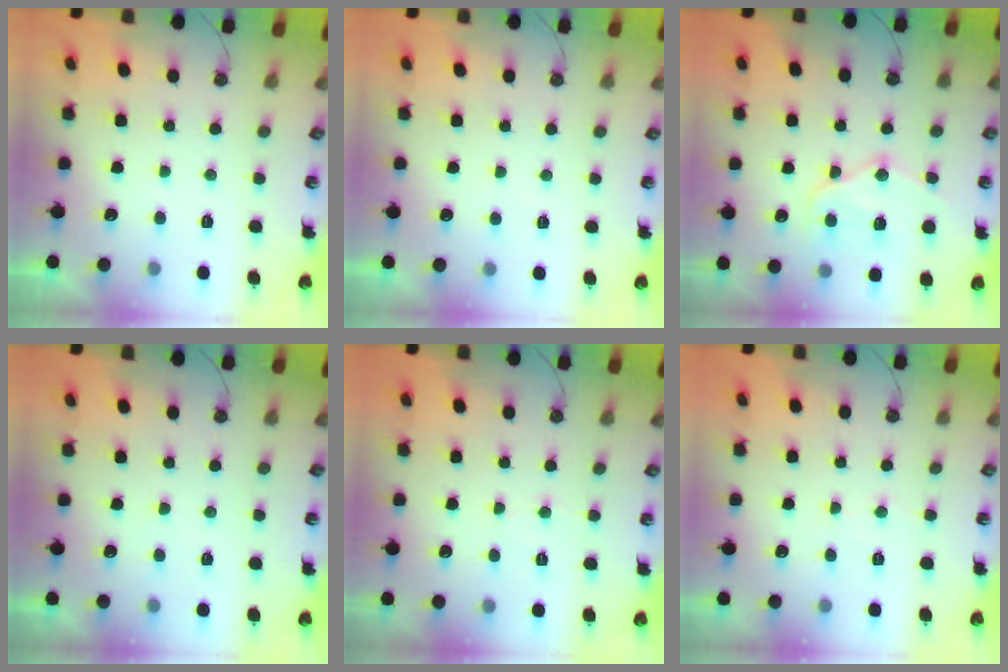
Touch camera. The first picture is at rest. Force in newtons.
{"total": 2.3, "press": 2.3, "slide": 0.4}
{"total": 13.7, "press": 13.6, "slide": 1.1}
{"total": 1.7, "press": 1.6, "slide": 0.4}
{"total": 3.2, "press": 3.2, "slide": 0.5}
{"total": 3.5, "press": 3.5, "slide": 0.5}